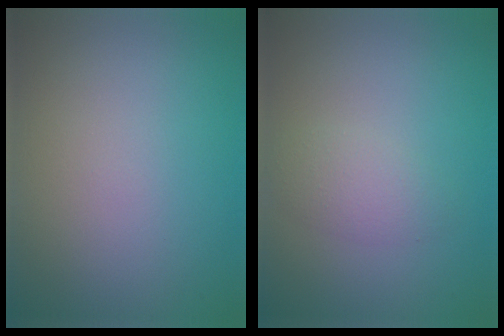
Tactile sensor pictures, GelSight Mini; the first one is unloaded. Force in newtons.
{"total": 1.9, "press": 1.9, "slide": 0.1}